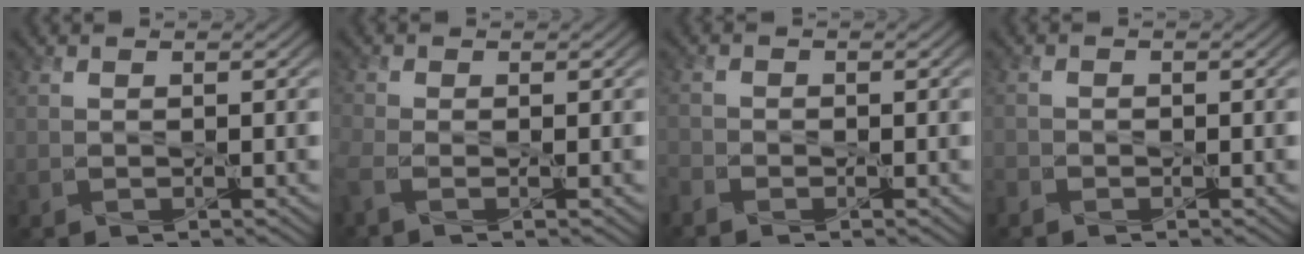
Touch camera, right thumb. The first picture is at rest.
{"total": 2.5, "force": [-1.3, 0.8, 2.0], "torque": [-0.059, -0.009, -0.037]}
{"total": 1.9, "force": [-1.7, 0.8, 0.6], "torque": [-0.016, -0.007, -0.043]}
{"total": 1.2, "force": [-1.1, 0.6, 0.2], "torque": [-0.009, -0.001, -0.027]}